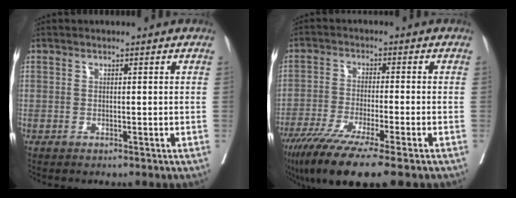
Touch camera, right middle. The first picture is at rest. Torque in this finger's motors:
{"motor_torque": [1.28, -0.86, 0.68, 0.20]}